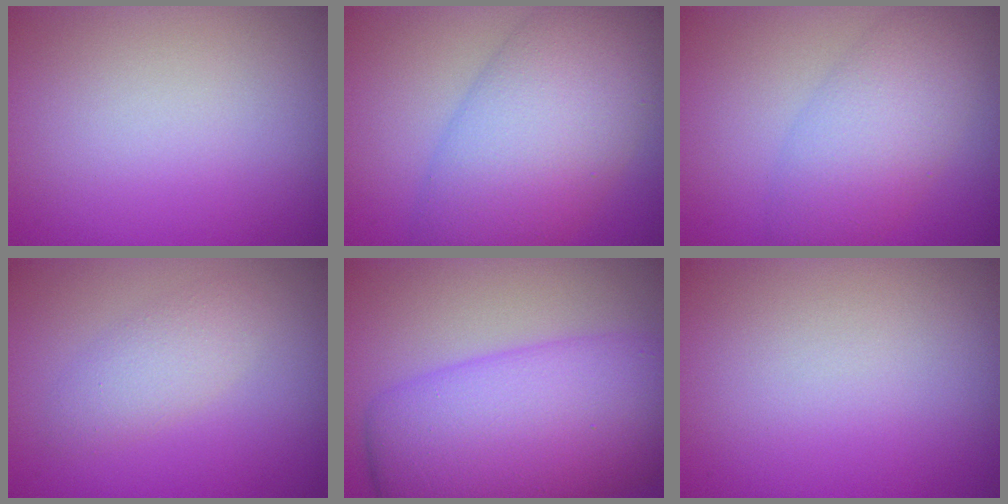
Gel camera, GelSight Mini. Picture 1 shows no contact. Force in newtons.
{"total": 9.9, "press": 9.9, "slide": 0.1}
{"total": 5.3, "press": 5.3, "slide": 0.3}
{"total": 2.3, "press": 2.3, "slide": 0.1}
{"total": 11.2, "press": 11.2, "slide": 0.3}
{"total": 0.0}